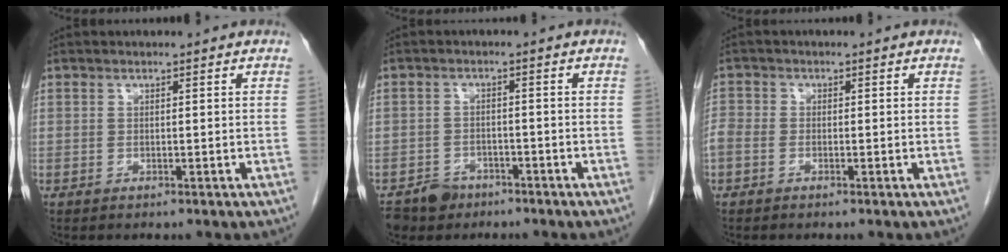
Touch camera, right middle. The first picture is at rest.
{"total": 4.2, "force": [-3.1, 2.8, 0.7], "torque": [-0.011, 0.003, -0.051]}
{"total": 2.9, "force": [-1.1, 2.1, 1.7], "torque": [-0.053, 0.008, -0.024]}